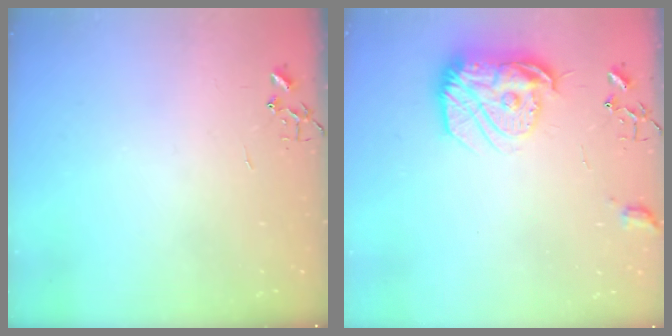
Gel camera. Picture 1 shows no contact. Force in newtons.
{"total": 16.0, "press": 15.9, "slide": 1.3}